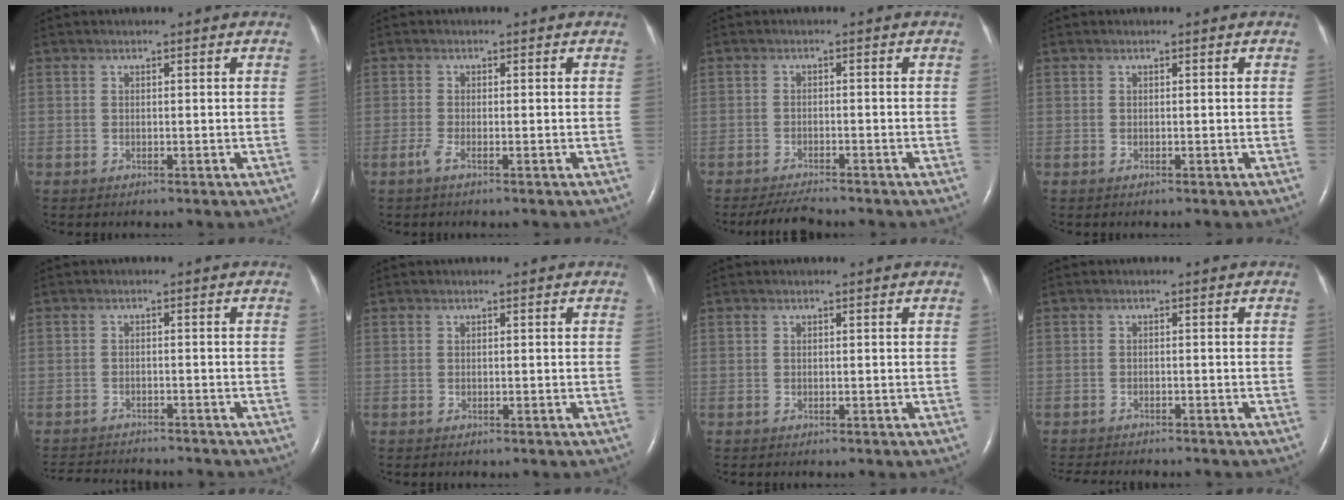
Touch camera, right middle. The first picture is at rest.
{"total": 1.3, "force": [-0.8, 0.0, 1.0], "torque": [-0.028, -0.004, -0.021]}
{"total": 4.1, "force": [-3.8, 0.2, 1.5], "torque": [-0.032, -0.017, -0.065]}
{"total": 0.0}
{"total": 10.0, "force": [-9.5, 1.4, 2.7], "torque": [-0.049, -0.005, -0.131]}
{"total": 0.0}
{"total": 0.0}
{"total": 8.3, "force": [-7.6, 1.4, 3.1], "torque": [-0.044, -0.009, -0.104]}